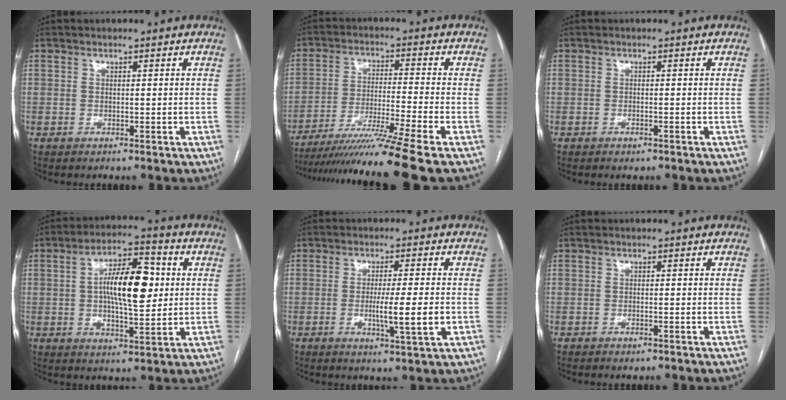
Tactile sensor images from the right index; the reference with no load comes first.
{"total": 14.4, "force": [-11.6, -3.5, 7.8], "torque": [-0.128, -0.040, -0.192]}
{"total": 0.9, "force": [-0.6, 0.3, 0.6], "torque": [-0.011, -0.002, -0.004]}
{"total": 12.1, "force": [1.3, 3.8, 11.4], "torque": [-0.199, 0.017, 0.020]}
{"total": 6.5, "force": [-1.3, -0.3, 6.4], "torque": [-0.108, -0.014, -0.022]}
{"total": 1.0, "force": [-0.6, 0.3, 0.6], "torque": [-0.012, -0.002, -0.005]}